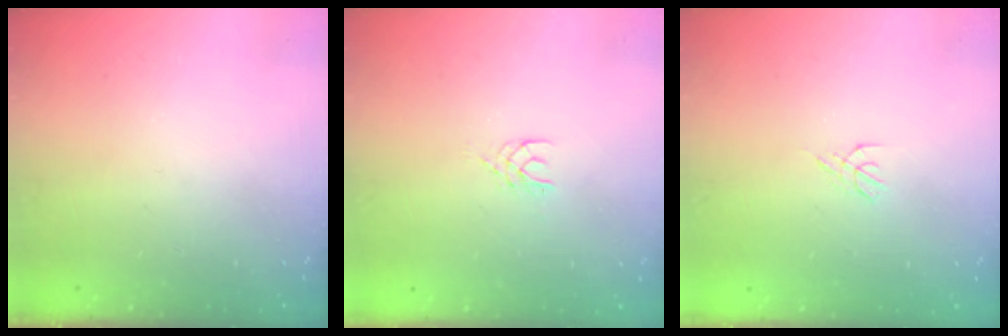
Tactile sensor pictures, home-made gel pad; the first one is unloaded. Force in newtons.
{"total": 2.9, "press": 2.9, "slide": 0.4}
{"total": 1.8, "press": 1.7, "slide": 0.5}